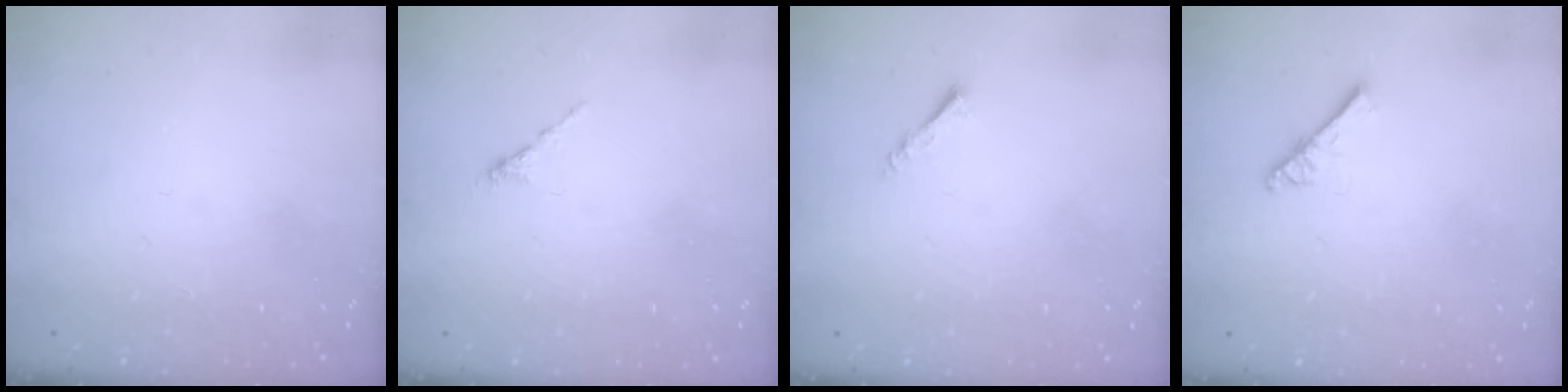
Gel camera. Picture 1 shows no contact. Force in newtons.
{"total": 0.0}
{"total": 1.6, "press": 1.6, "slide": 0.3}
{"total": 2.5, "press": 2.5, "slide": 0.3}